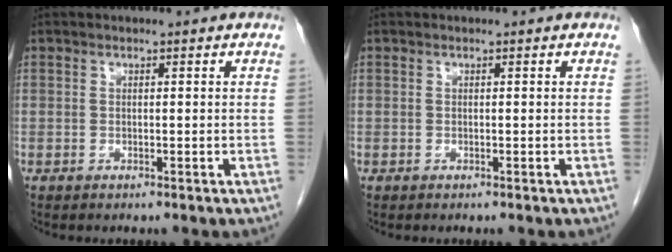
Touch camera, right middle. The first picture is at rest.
{"total": 0.0}